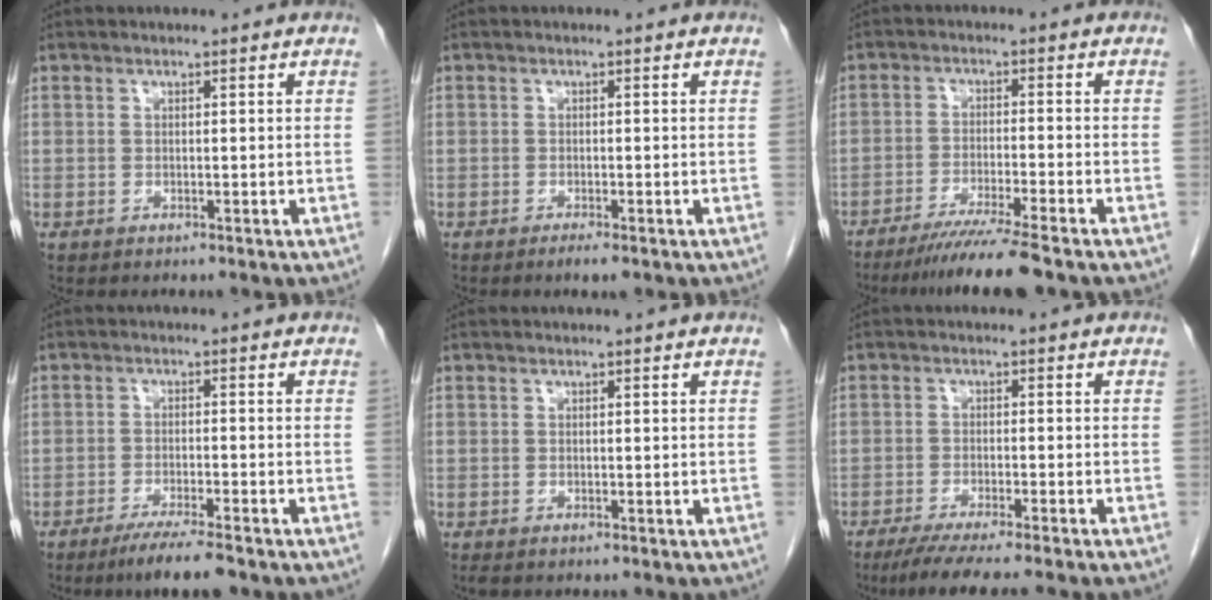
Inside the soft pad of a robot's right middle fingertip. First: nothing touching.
{"total": 1.5, "force": [-1.1, 0.1, 1.1], "torque": [-0.025, -0.006, -0.015]}
{"total": 8.6, "force": [-6.9, -1.4, 5.0], "torque": [-0.077, -0.030, -0.114]}
{"total": 6.1, "force": [-4.6, 0.2, 4.0], "torque": [-0.070, -0.017, -0.076]}
{"total": 0.6, "force": [-0.5, 0.1, 0.2], "torque": [-0.005, -0.002, -0.008]}
{"total": 8.9, "force": [-7.2, -0.7, 5.1], "torque": [-0.063, -0.023, -0.110]}